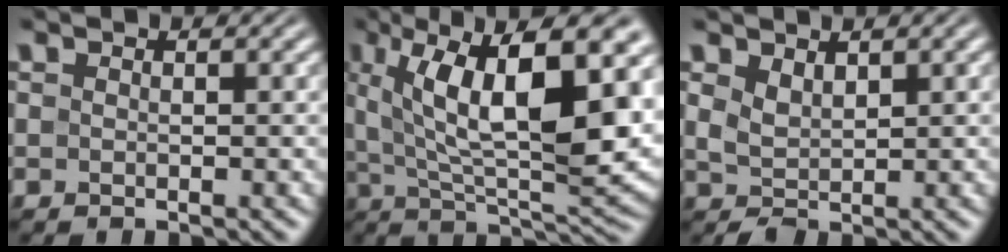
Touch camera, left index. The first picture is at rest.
{"total": 13.5, "force": [3.7, 4.7, 12.1], "torque": [-0.186, 0.001, 0.057]}
{"total": 1.9, "force": [1.1, 0.8, 1.3], "torque": [-0.030, -0.003, 0.025]}